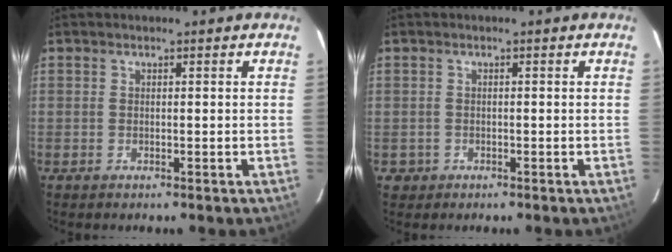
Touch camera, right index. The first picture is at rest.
{"total": 2.1, "force": [-0.6, 2.0, 0.1], "torque": [-0.006, 0.006, -0.006]}